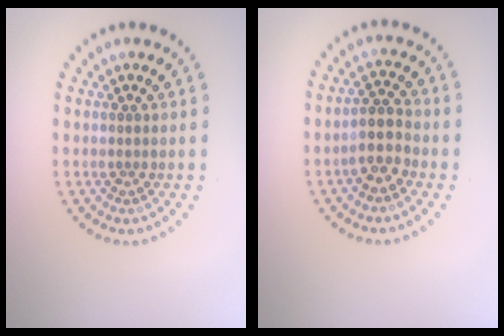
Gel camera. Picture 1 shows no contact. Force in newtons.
{"total": 2.7, "press": 2.3, "slide": 1.3}